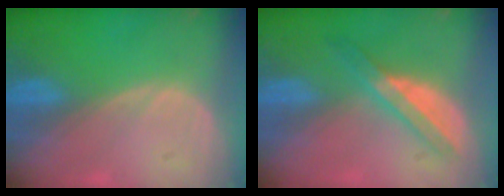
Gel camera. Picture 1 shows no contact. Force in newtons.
{"total": 6.0, "press": 5.2, "slide": 2.9}